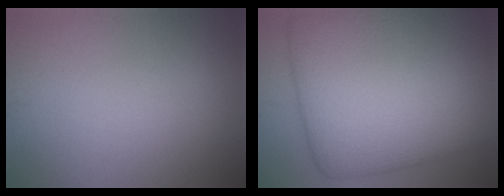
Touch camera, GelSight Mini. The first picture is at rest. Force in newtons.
{"total": 16.7, "press": 16.7, "slide": 0.2}